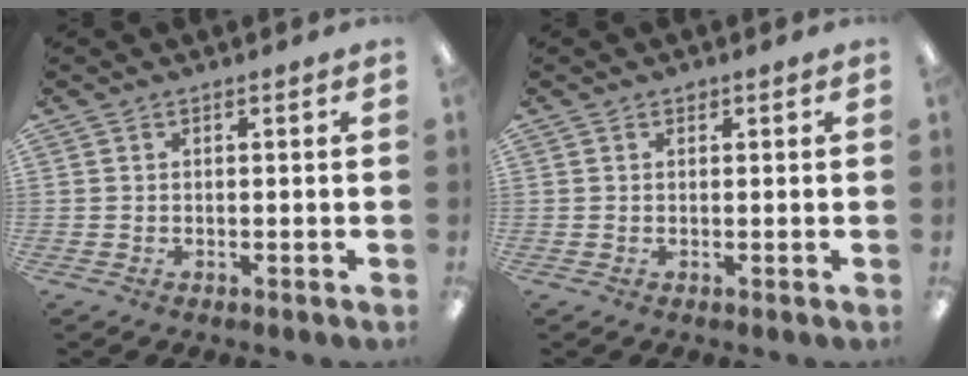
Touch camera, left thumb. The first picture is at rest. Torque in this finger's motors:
{"motor_torque": [0.12, -0.03, 0.32, -0.05, 0.02]}